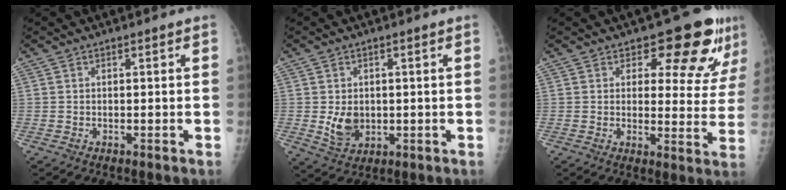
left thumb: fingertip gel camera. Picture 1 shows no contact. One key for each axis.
{"total": 5.4, "fx": -0.1, "fy": 4.1, "fz": 3.6, "tx": -0.045, "ty": -0.008, "tz": 0.011}
{"total": 12.4, "fx": 8.3, "fy": 5.6, "fz": 7.3, "tx": -0.043, "ty": -0.052, "tz": 0.091}